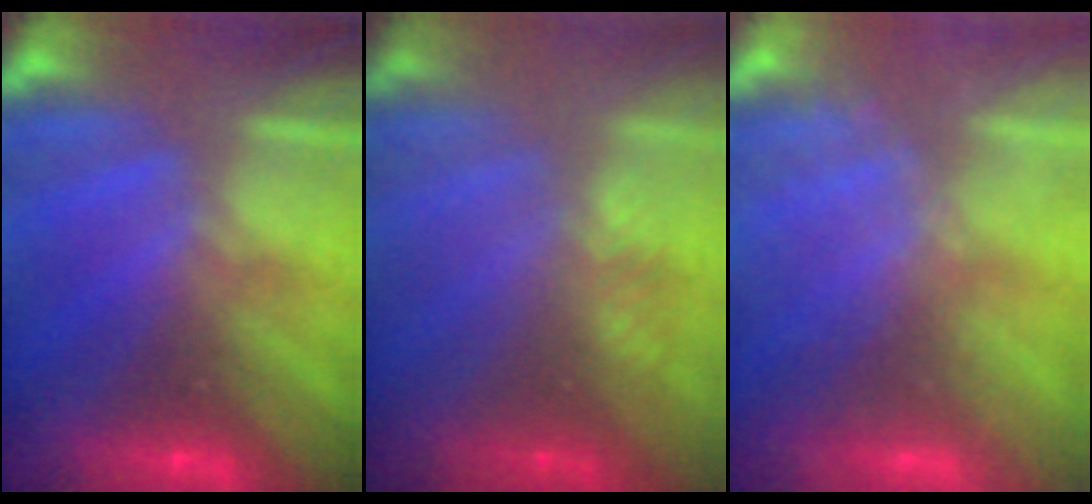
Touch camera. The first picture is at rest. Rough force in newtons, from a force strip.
{"total": 2.9}
{"total": 2.4}